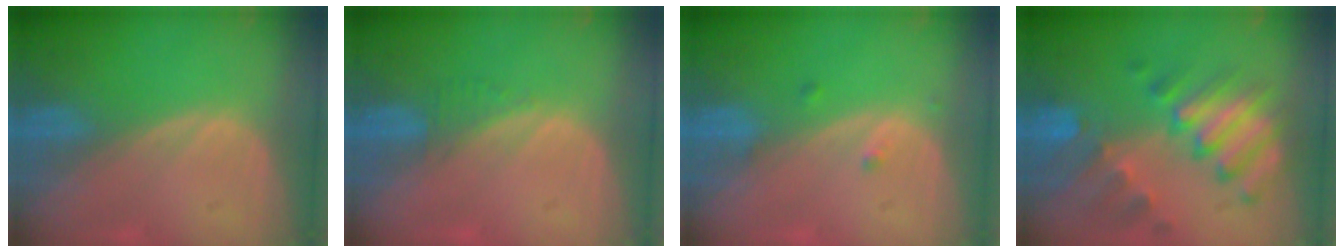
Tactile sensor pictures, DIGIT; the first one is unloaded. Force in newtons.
{"total": 1.3, "press": 1.2, "slide": 0.4}
{"total": 1.1, "press": 1.1, "slide": 0.1}
{"total": 10.3, "press": 9.0, "slide": 5.1}